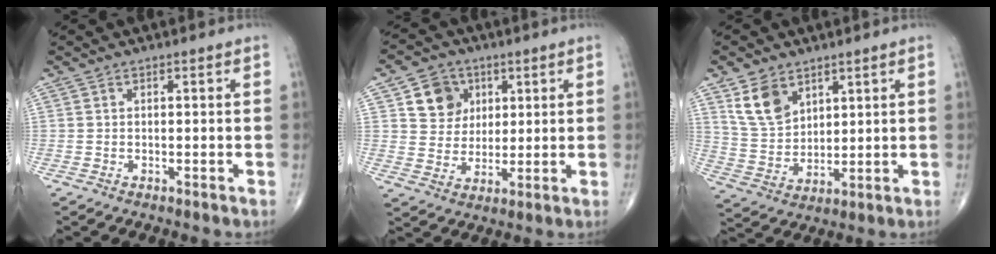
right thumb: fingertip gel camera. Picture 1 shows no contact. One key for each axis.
{"total": 8.6, "fx": 3.3, "fy": 7.4, "fz": 2.9, "tx": -0.013, "ty": -0.010, "tz": 0.058}
{"total": 9.1, "fx": 5.2, "fy": 5.9, "fz": 4.7, "tx": -0.074, "ty": -0.025, "tz": 0.113}